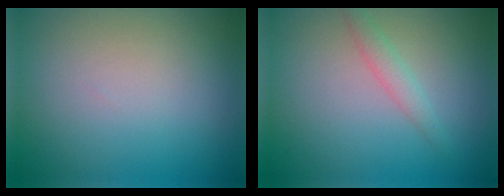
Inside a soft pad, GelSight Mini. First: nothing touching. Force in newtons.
{"total": 1.5, "press": 1.5, "slide": 0.1}